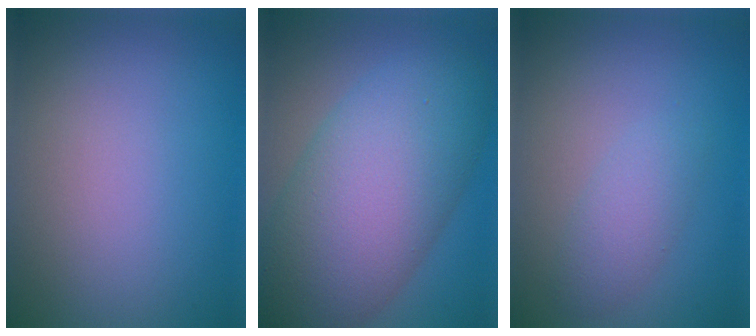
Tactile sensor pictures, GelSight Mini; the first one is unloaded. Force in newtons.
{"total": 11.9, "press": 11.8, "slide": 0.4}
{"total": 2.2, "press": 2.2, "slide": 0.1}